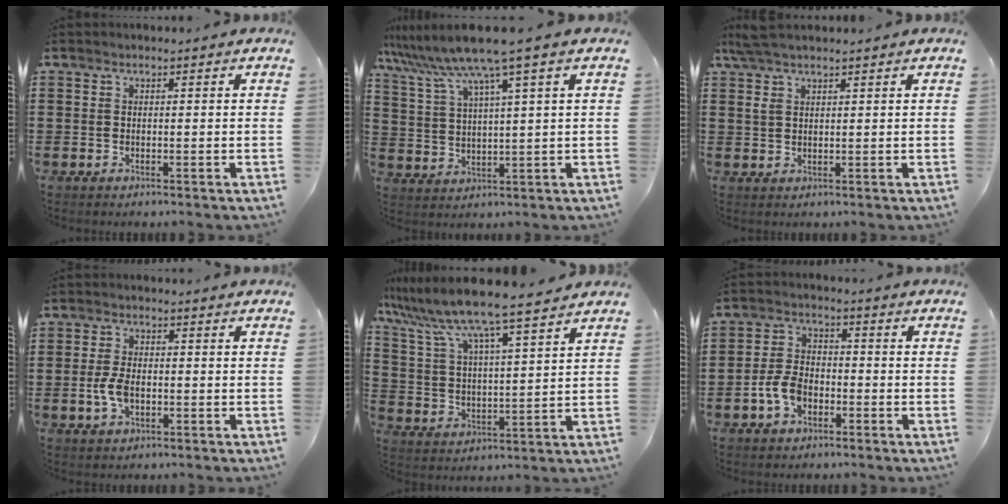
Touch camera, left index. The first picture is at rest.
{"total": 8.1, "force": [5.8, -0.5, 5.7], "torque": [-0.138, -0.033, 0.093]}
{"total": 3.1, "force": [2.1, 1.0, 2.1], "torque": [-0.046, 0.005, 0.039]}
{"total": 4.4, "force": [-0.7, 2.2, 3.7], "torque": [-0.095, -0.007, -0.019]}
{"total": 8.4, "force": [7.5, -0.5, 3.7], "torque": [-0.104, -0.046, 0.124]}
{"total": 5.4, "force": [-2.3, 3.3, 3.7], "torque": [-0.098, -0.001, -0.050]}